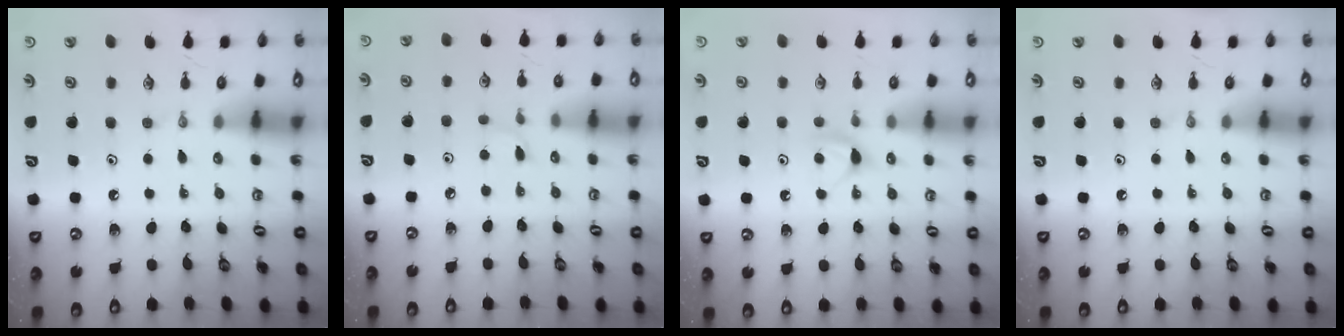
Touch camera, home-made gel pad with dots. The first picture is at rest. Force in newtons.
{"total": 1.9, "press": 1.9, "slide": 0.2}
{"total": 6.0, "press": 6.0, "slide": 0.7}
{"total": 0.0}